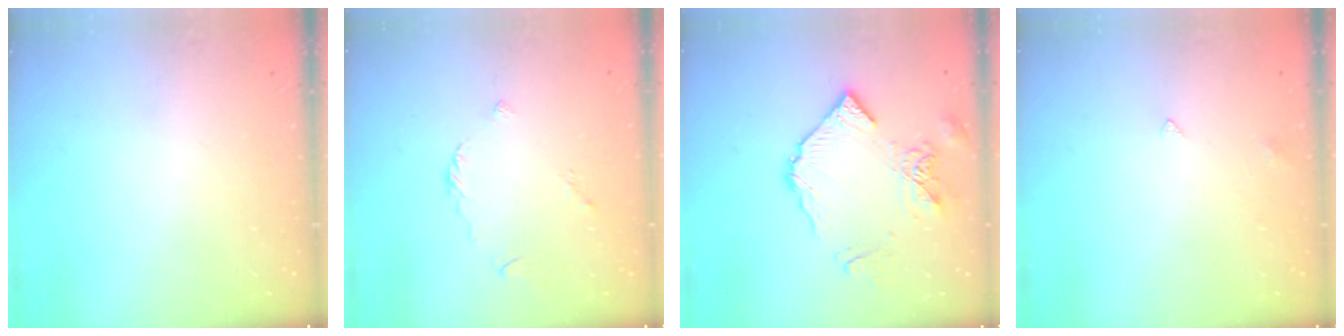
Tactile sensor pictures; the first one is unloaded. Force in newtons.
{"total": 2.2, "press": 2.2, "slide": 0.6}
{"total": 10.7, "press": 10.7, "slide": 1.0}
{"total": 2.8, "press": 2.8, "slide": 0.5}